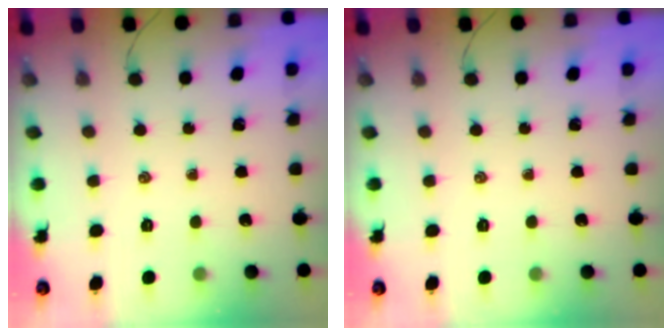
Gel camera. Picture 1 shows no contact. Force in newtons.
{"total": 0.0}